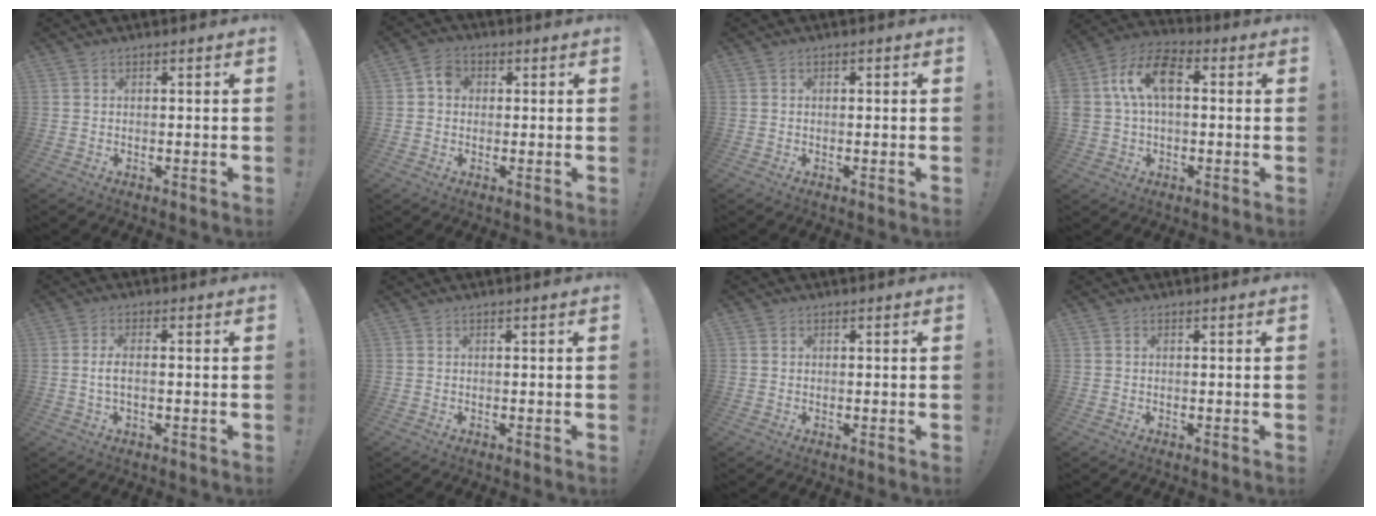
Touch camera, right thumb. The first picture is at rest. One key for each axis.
{"total": 4.6, "fx": 0.7, "fy": 3.9, "fz": 2.4, "tx": -0.033, "ty": 0.008, "tz": 0.012}
{"total": 0.5, "fx": 0.1, "fy": 0.4, "fz": 0.3, "tx": -0.002, "ty": 0.001, "tz": 0.000}
{"total": 13.1, "fx": 2.8, "fy": 8.4, "fz": 9.6, "tx": -0.177, "ty": 0.015, "tz": 0.054}
{"total": 3.8, "fx": -0.4, "fy": 1.2, "fz": 3.5, "tx": -0.062, "ty": -0.002, "tz": -0.009}
{"total": 0.0}
{"total": 0.8, "fx": 0.3, "fy": 0.7, "fz": -0.2, "tx": 0.004, "ty": 0.001, "tz": 0.007}
{"total": 0.0}